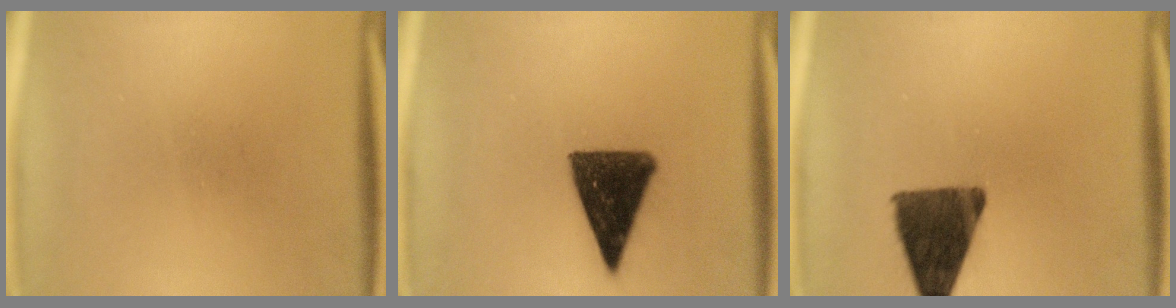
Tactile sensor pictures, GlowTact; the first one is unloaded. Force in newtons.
{"total": 12.9}
{"total": 12.4}